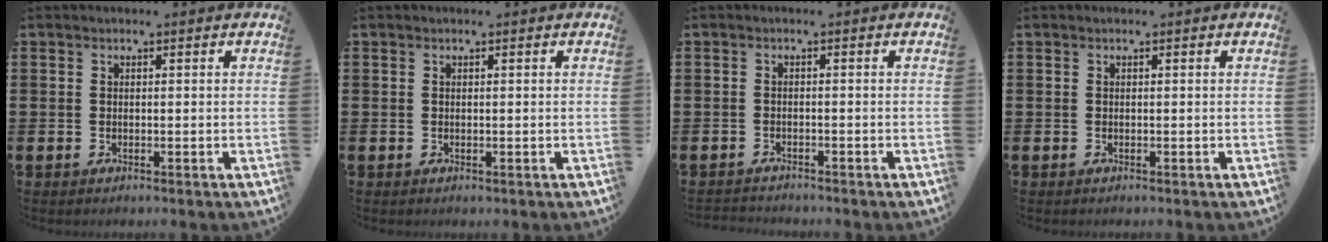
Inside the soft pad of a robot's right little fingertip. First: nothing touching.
{"total": 0.0}
{"total": 1.0, "force": [-1.0, 0.0, -0.1], "torque": [-0.001, 0.002, -0.022]}
{"total": 0.0}